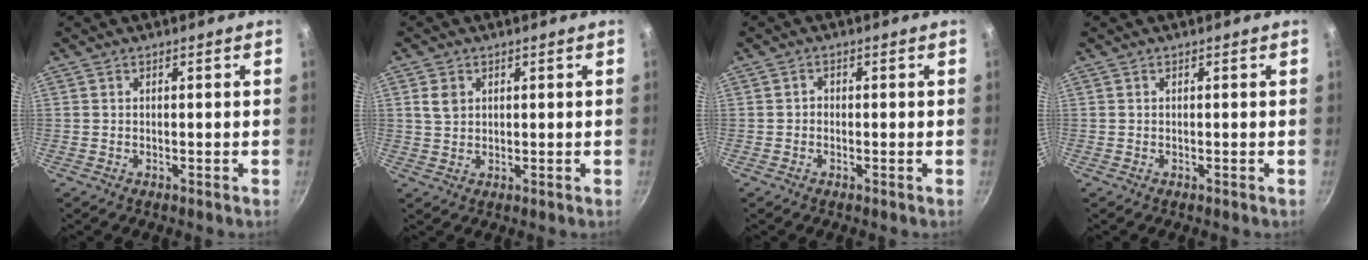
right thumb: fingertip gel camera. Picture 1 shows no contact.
{"total": 3.2, "force": [1.1, 2.5, 1.7], "torque": [-0.023, 0.001, 0.023]}
{"total": 0.9, "force": [-0.4, 0.7, 0.4], "torque": [-0.004, 0.003, -0.009]}
{"total": 0.0}